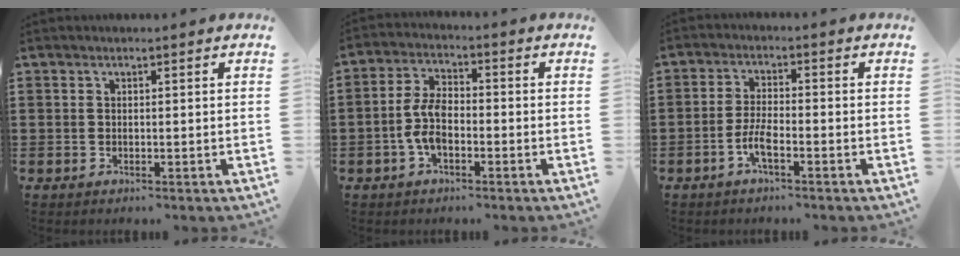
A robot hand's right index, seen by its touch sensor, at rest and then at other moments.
{"total": 6.1, "force": [-1.7, 3.0, 5.0], "torque": [-0.125, -0.005, -0.039]}
{"total": 4.1, "force": [-1.9, 0.8, 3.6], "torque": [-0.089, -0.009, -0.042]}